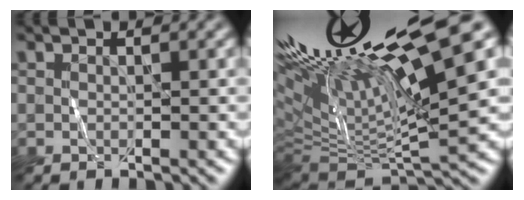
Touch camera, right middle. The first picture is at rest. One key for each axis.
{"total": 17.9, "fx": 6.7, "fy": 4.3, "fz": 16.1, "tx": -0.251, "ty": 0.037, "tz": 0.134}